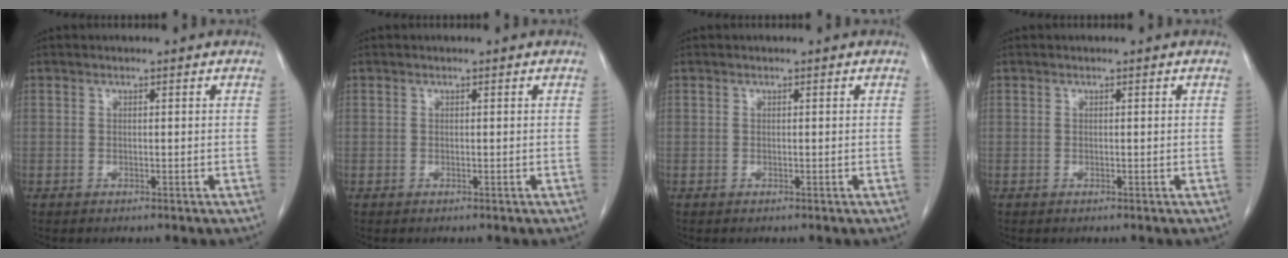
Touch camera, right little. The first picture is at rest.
{"total": 0.0}
{"total": 0.0}
{"total": 0.0}